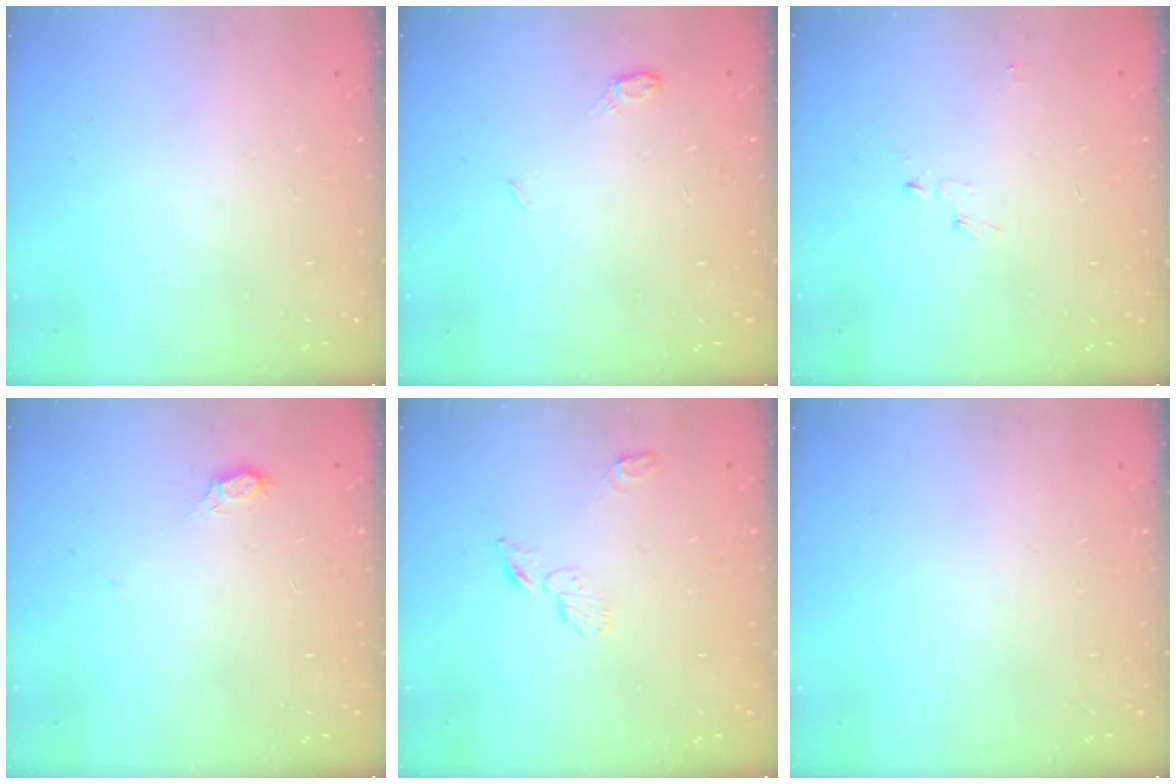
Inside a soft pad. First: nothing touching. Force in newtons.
{"total": 3.9, "press": 3.8, "slide": 0.6}
{"total": 2.8, "press": 2.8, "slide": 0.3}
{"total": 2.6, "press": 2.6, "slide": 0.2}
{"total": 5.5, "press": 5.5, "slide": 0.5}
{"total": 0.0}